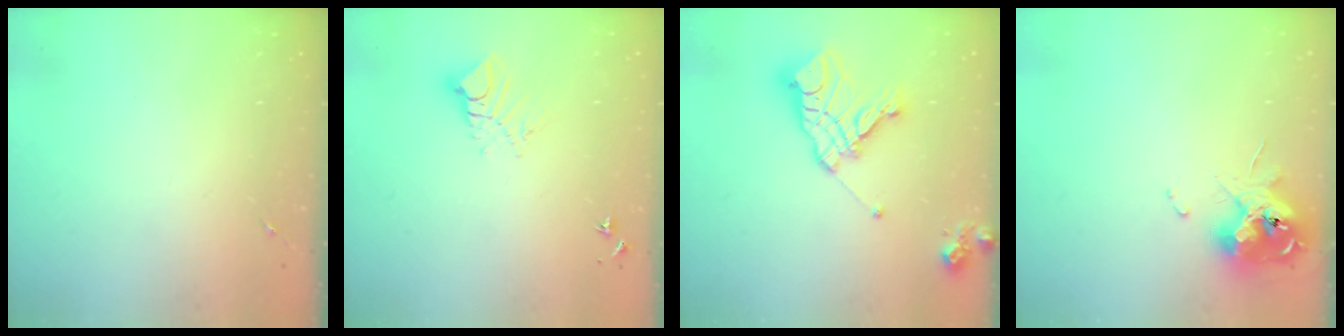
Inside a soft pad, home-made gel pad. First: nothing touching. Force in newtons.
{"total": 9.1, "press": 9.0, "slide": 1.0}
{"total": 16.6, "press": 16.5, "slide": 2.1}
{"total": 12.4, "press": 12.2, "slide": 1.6}